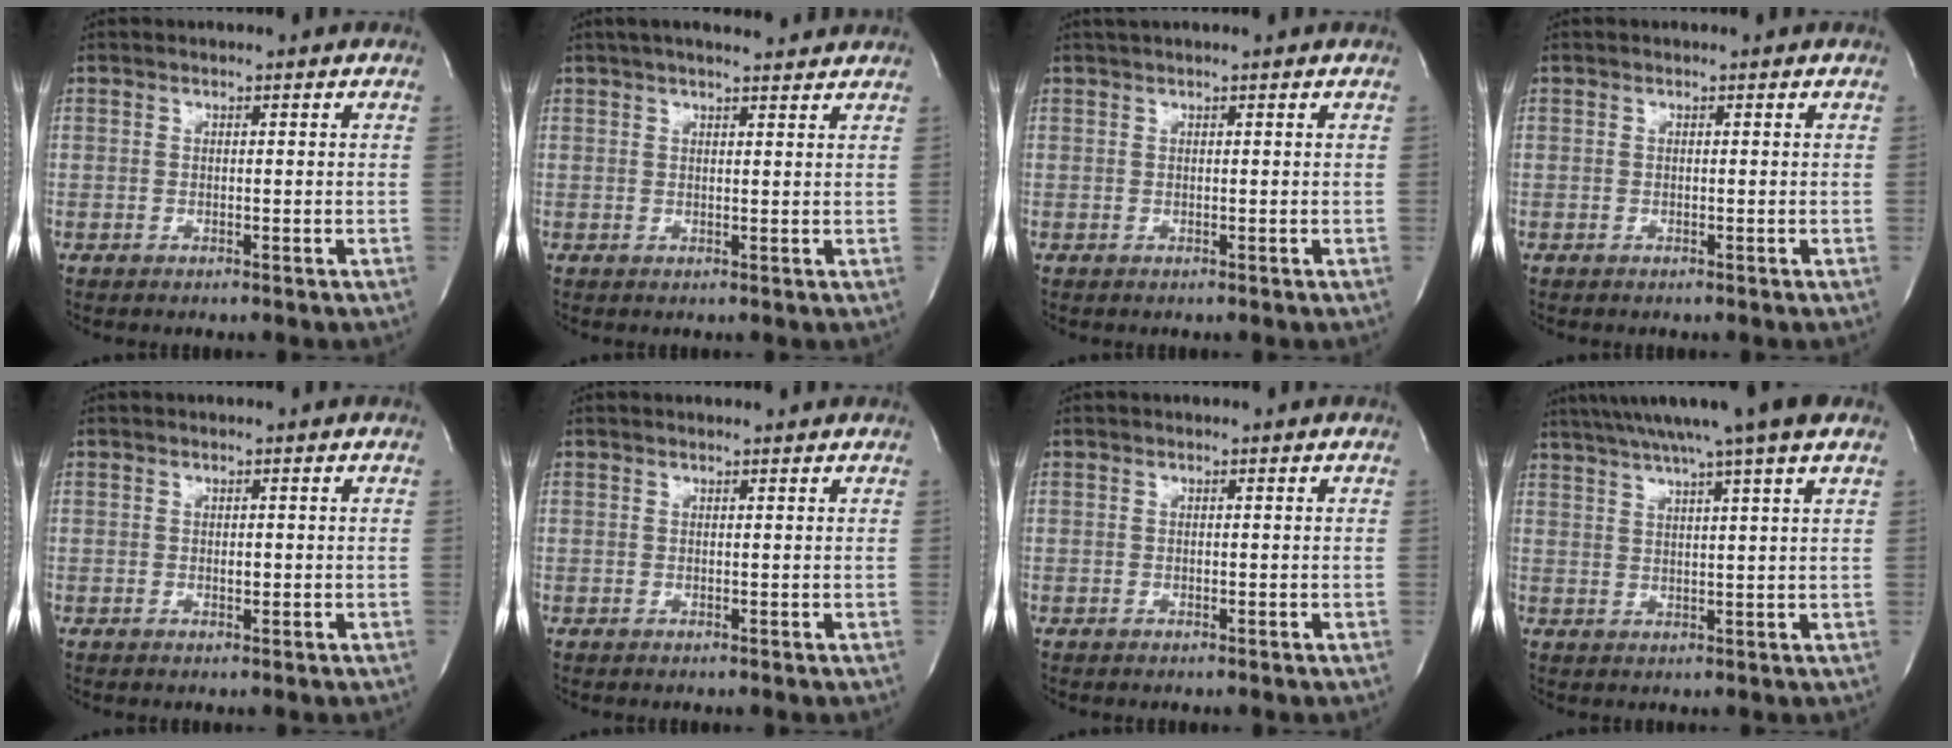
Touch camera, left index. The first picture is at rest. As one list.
[{"total": 8.6, "force": [7.5, 1.2, 4.0], "torque": [-0.064, 0.024, 0.098]}, {"total": 1.9, "force": [1.5, -0.2, 1.1], "torque": [-0.017, 0.023, 0.030]}, {"total": 0.0}, {"total": 0.7, "force": [0.0, 0.4, 0.6], "torque": [-0.007, 0.000, -0.001]}, {"total": 1.0, "force": [1.0, -0.1, 0.2], "torque": [-0.009, 0.006, 0.016]}, {"total": 0.0}, {"total": 12.7, "force": [9.9, -1.2, 7.9], "torque": [-0.135, 0.024, 0.134]}]